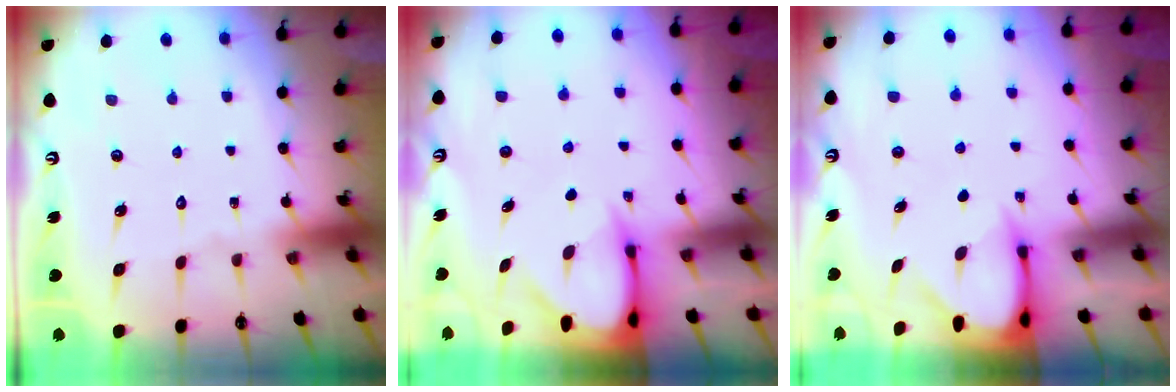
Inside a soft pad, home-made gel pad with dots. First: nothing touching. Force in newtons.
{"total": 3.8, "press": 3.7, "slide": 0.4}
{"total": 3.3, "press": 3.3, "slide": 0.3}